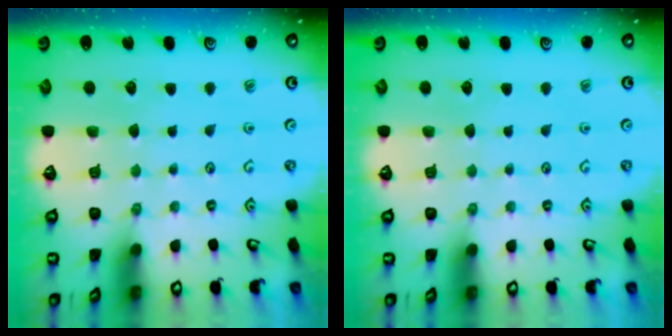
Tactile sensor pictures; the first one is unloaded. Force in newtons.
{"total": 0.0}